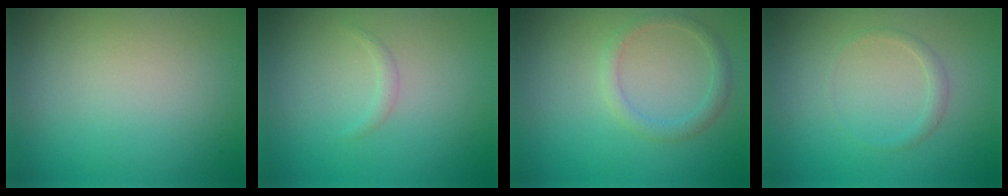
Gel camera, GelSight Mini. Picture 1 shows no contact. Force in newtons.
{"total": 0.6, "press": 0.6, "slide": 0.0}
{"total": 1.7, "press": 1.7, "slide": 0.2}
{"total": 0.9, "press": 0.9, "slide": 0.0}